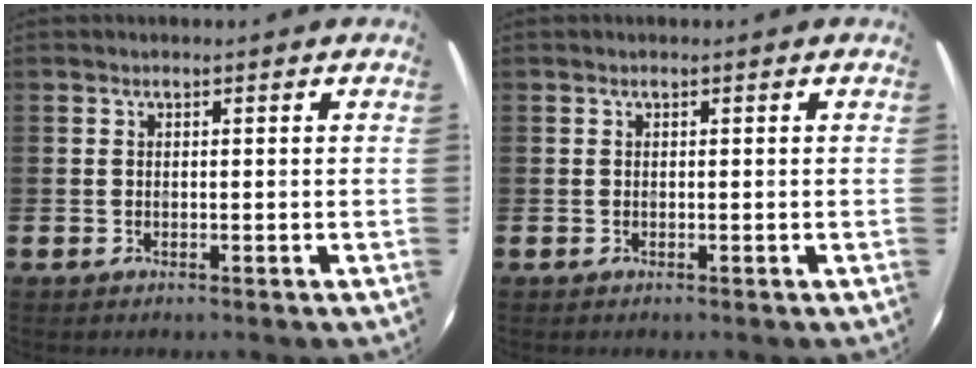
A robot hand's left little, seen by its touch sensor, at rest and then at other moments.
{"total": 0.0}